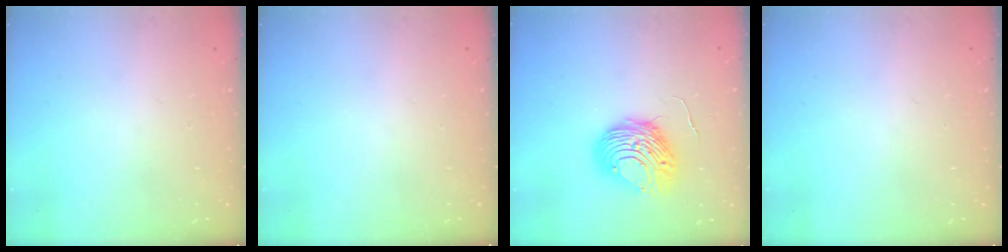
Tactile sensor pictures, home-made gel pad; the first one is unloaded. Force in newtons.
{"total": 0.0}
{"total": 9.7, "press": 9.6, "slide": 1.1}
{"total": 0.0}